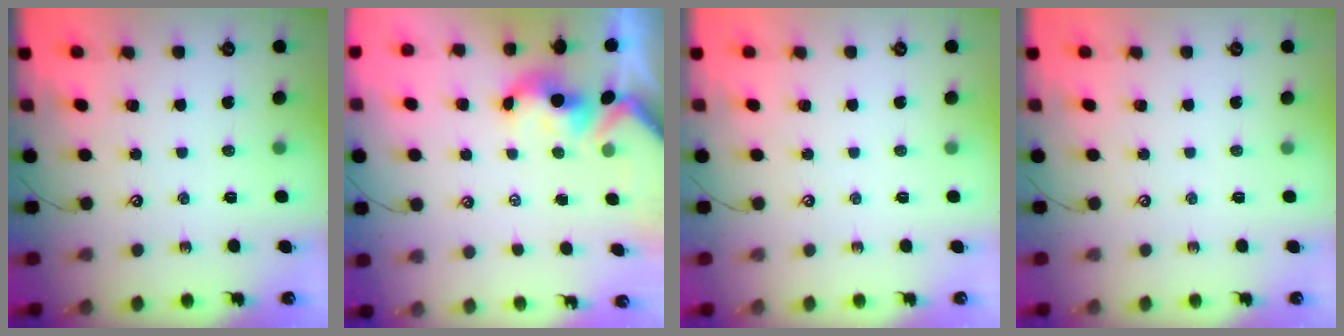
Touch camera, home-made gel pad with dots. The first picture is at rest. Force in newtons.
{"total": 1.7, "press": 1.5, "slide": 0.7}
{"total": 0.0}
{"total": 0.0}